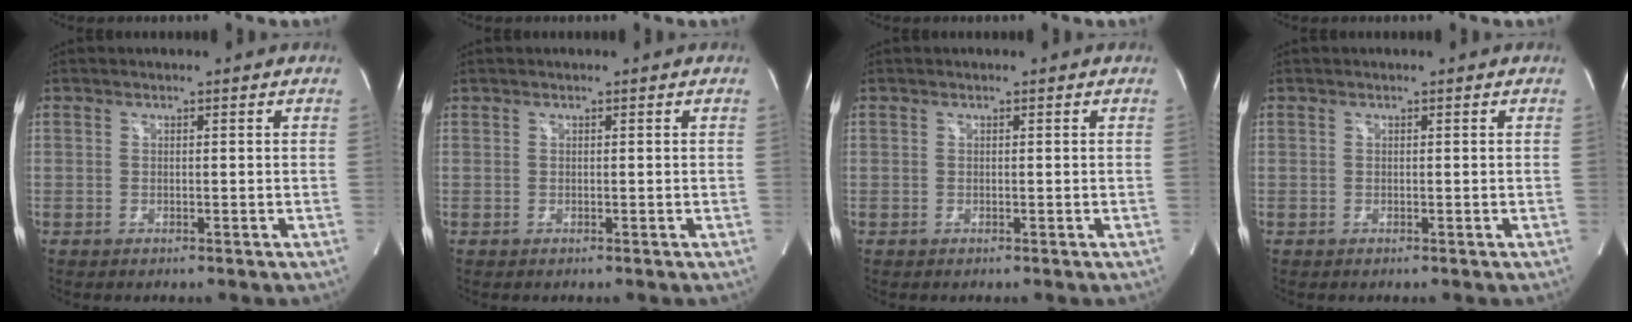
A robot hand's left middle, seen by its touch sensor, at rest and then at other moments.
{"total": 0.0}
{"total": 0.0}
{"total": 0.0}